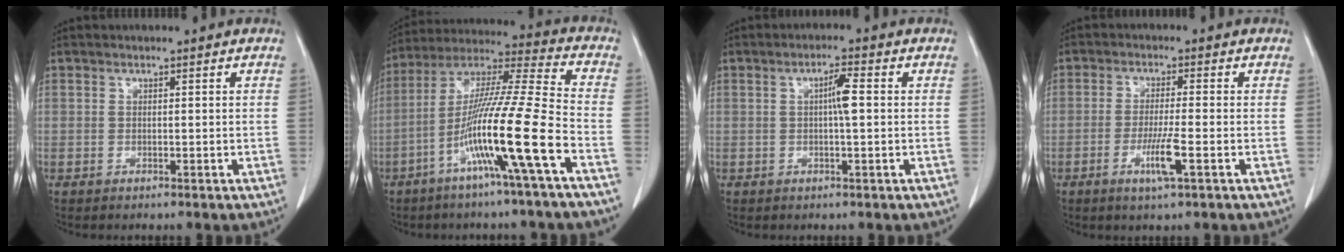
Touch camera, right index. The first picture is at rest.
{"total": 16.2, "force": [-6.6, -1.5, 14.8], "torque": [-0.274, -0.007, -0.124]}
{"total": 3.3, "force": [0.3, 0.2, 3.2], "torque": [-0.053, 0.006, 0.007]}
{"total": 5.0, "force": [-1.9, -0.2, 4.6], "torque": [-0.083, -0.009, -0.035]}